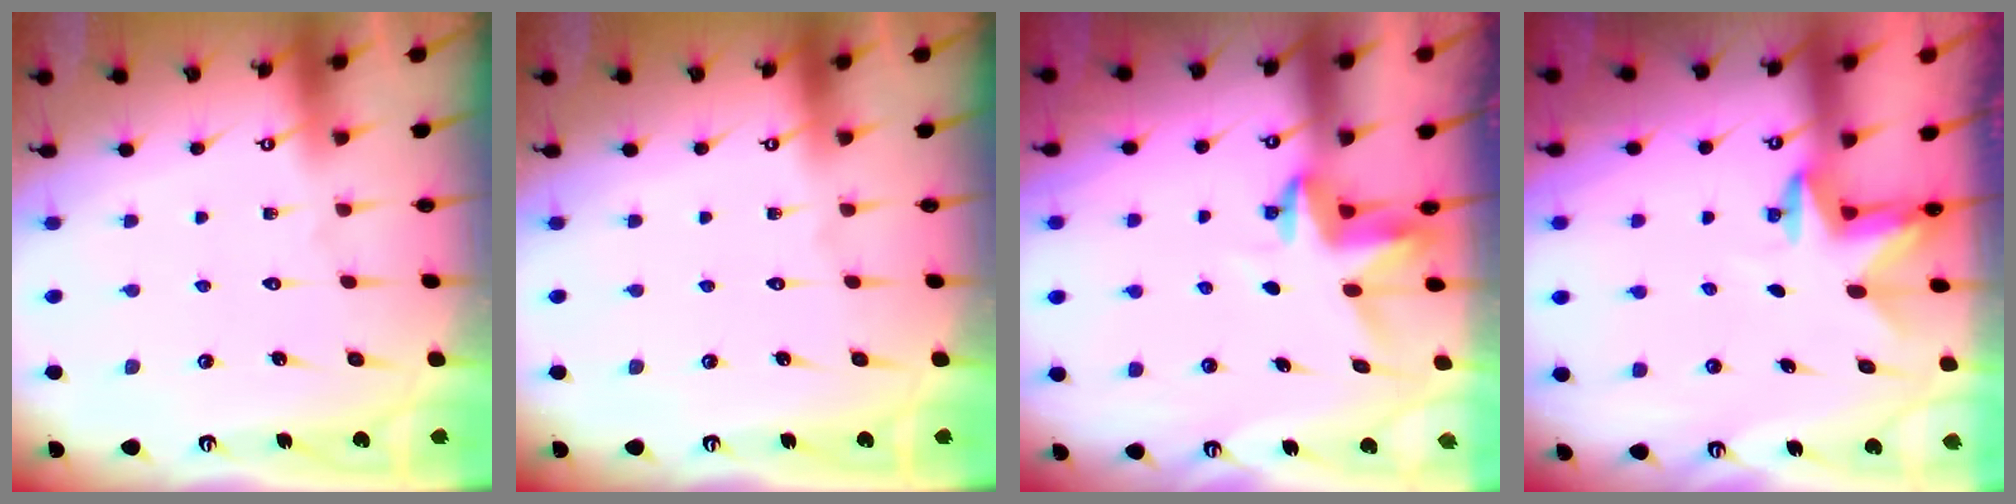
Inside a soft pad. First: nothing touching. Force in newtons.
{"total": 0.0}
{"total": 3.9, "press": 3.9, "slide": 0.3}
{"total": 2.5, "press": 2.4, "slide": 0.5}